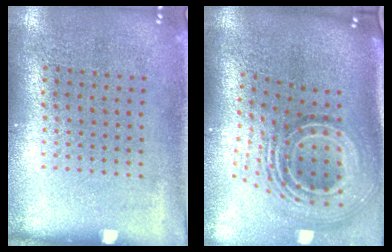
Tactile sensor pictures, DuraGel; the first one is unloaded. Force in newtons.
{"total": 2.6, "press": 1.7, "slide": 2.0}